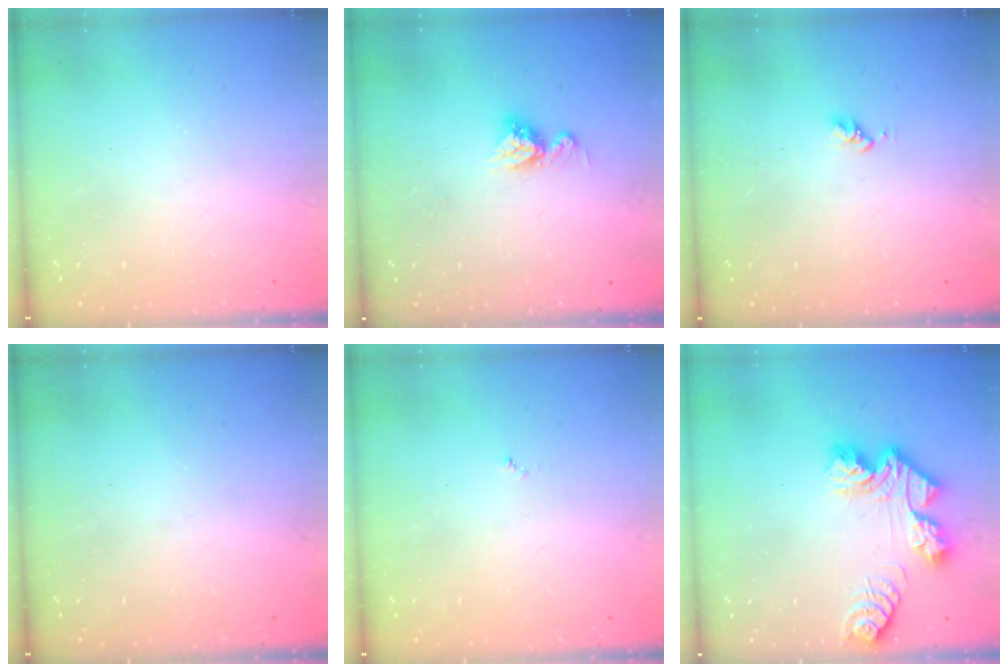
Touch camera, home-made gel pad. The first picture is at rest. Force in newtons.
{"total": 8.4, "press": 8.4, "slide": 0.7}
{"total": 2.6, "press": 2.6, "slide": 0.4}
{"total": 0.0}
{"total": 3.0, "press": 2.9, "slide": 0.3}
{"total": 12.0, "press": 12.0, "slide": 1.1}